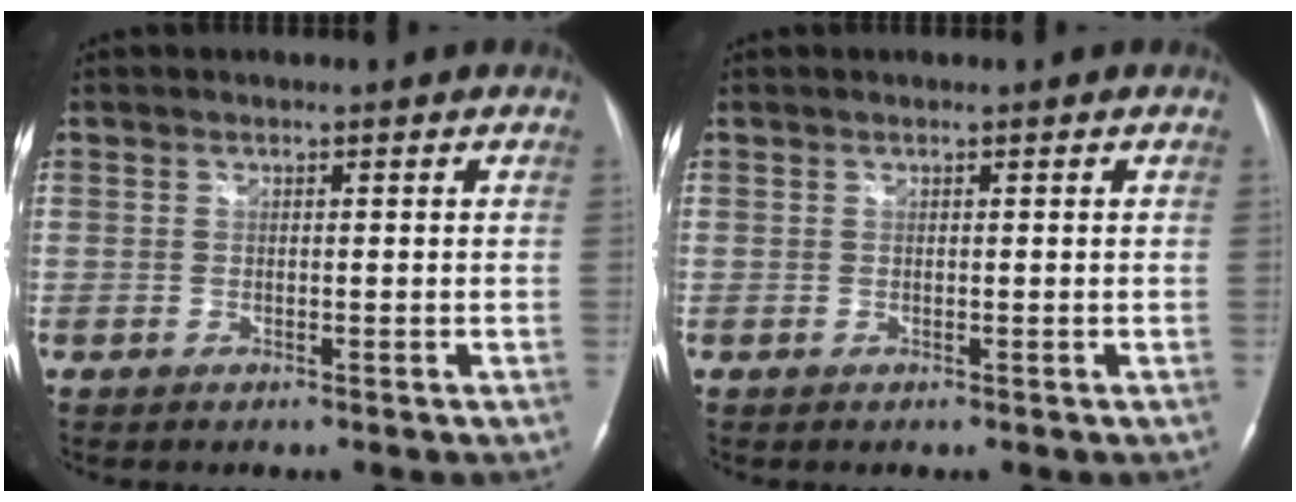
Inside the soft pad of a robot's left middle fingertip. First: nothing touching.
{"total": 0.0}